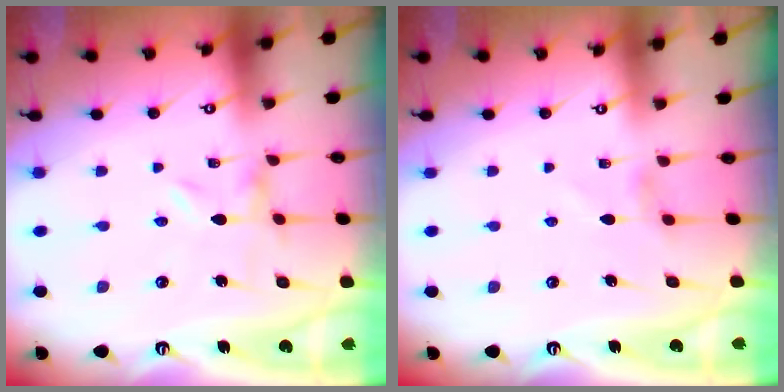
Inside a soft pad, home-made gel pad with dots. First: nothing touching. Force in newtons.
{"total": 2.3, "press": 2.3, "slide": 0.3}